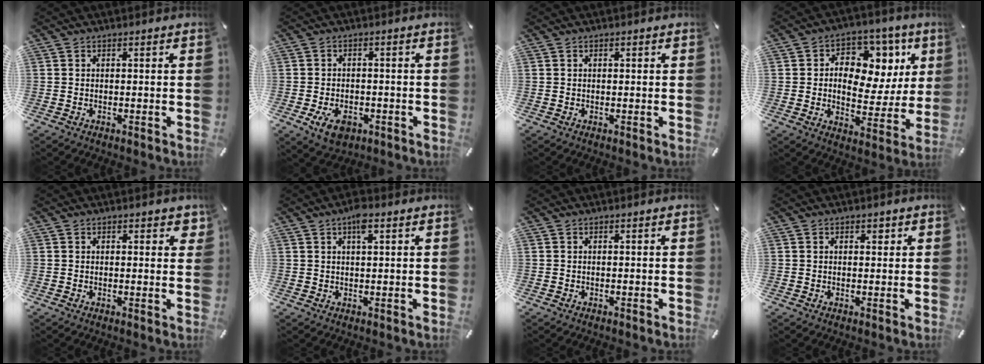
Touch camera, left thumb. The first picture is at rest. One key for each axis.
{"total": 5.9, "fx": -2.5, "fy": 3.9, "fz": 3.6, "tx": -0.065, "ty": 0.008, "tz": -0.048}
{"total": 0.5, "fx": 0.1, "fy": 0.4, "fz": 0.4, "tx": -0.007, "ty": 0.002, "tz": 0.001}
{"total": 11.2, "fx": 3.5, "fy": 8.8, "fz": 6.0, "tx": -0.071, "ty": -0.037, "tz": 0.062}
{"total": 1.7, "fx": 1.0, "fy": 1.0, "fz": 0.9, "tx": -0.004, "ty": -0.001, "tz": 0.014}
{"total": 3.9, "fx": 2.0, "fy": 1.2, "fz": 3.1, "tx": -0.059, "ty": 0.003, "tz": 0.031}
{"total": 0.0}
{"total": 1.5, "fx": 0.7, "fy": 1.0, "fz": 0.9, "tx": -0.010, "ty": 0.002, "tz": 0.009}